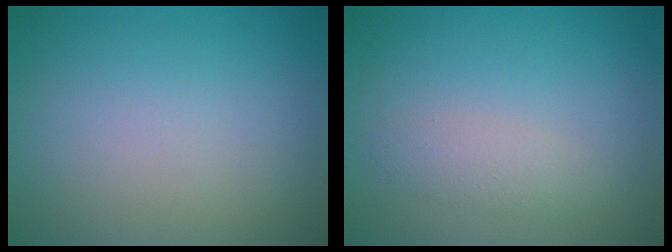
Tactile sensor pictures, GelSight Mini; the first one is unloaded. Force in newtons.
{"total": 1.7, "press": 1.7, "slide": 0.0}